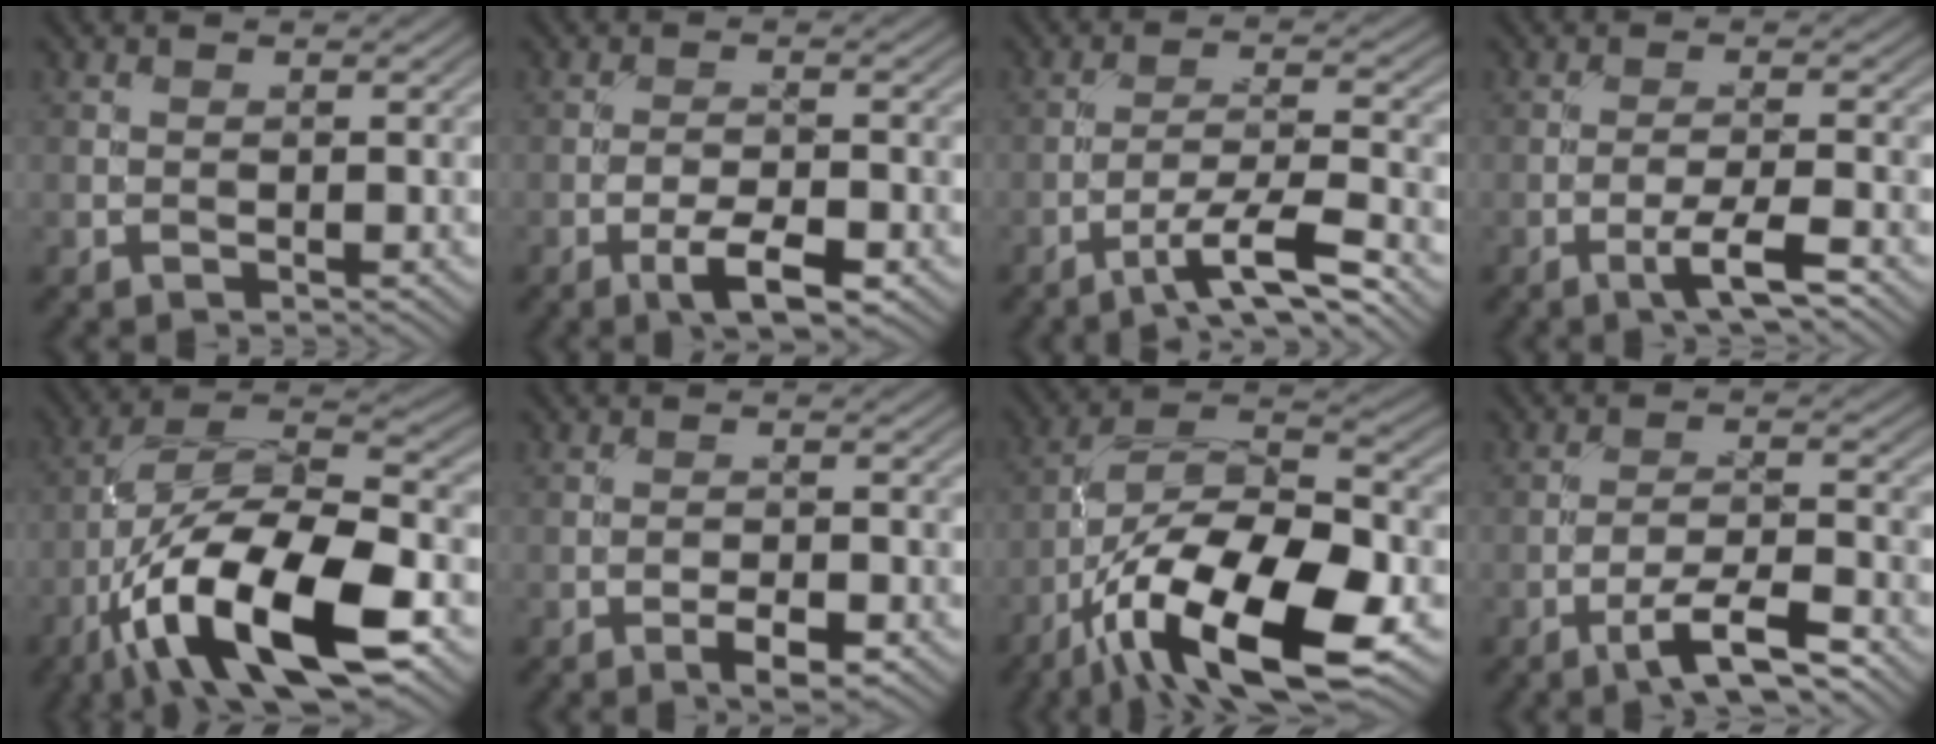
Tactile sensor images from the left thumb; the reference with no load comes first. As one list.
[{"total": 4.9, "force": [-2.7, 1.3, 3.8], "torque": [-0.070, 0.003, -0.046]}, {"total": 7.8, "force": [-5.2, 0.9, 5.7], "torque": [-0.100, 0.013, -0.093]}, {"total": 4.2, "force": [-2.5, 0.4, 3.3], "torque": [-0.059, 0.008, -0.048]}, {"total": 16.5, "force": [-7.3, 6.0, 13.4], "torque": [-0.245, -0.003, -0.140]}, {"total": 2.9, "force": [-1.7, 0.8, 2.3], "torque": [-0.039, 0.001, -0.029]}, {"total": 16.9, "force": [-8.2, 6.5, 13.2], "torque": [-0.238, -0.012, -0.159]}, {"total": 6.5, "force": [-4.3, 1.3, 4.7], "torque": [-0.084, 0.008, -0.078]}]